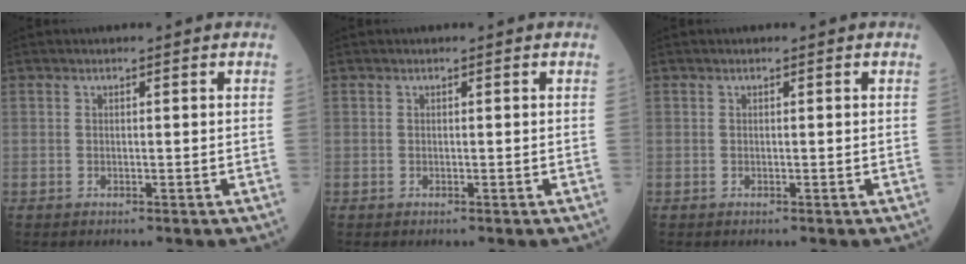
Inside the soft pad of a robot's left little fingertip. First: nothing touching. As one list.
[{"total": 0.0}, {"total": 0.0}]